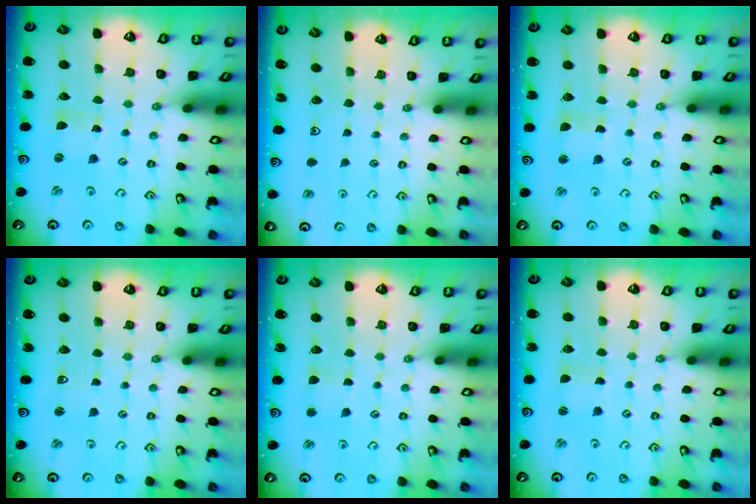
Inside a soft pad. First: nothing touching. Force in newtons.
{"total": 0.0}
{"total": 2.1, "press": 2.1, "slide": 0.3}
{"total": 2.2, "press": 2.1, "slide": 0.6}
{"total": 2.5, "press": 2.5, "slide": 0.3}
{"total": 1.7, "press": 1.7, "slide": 0.1}